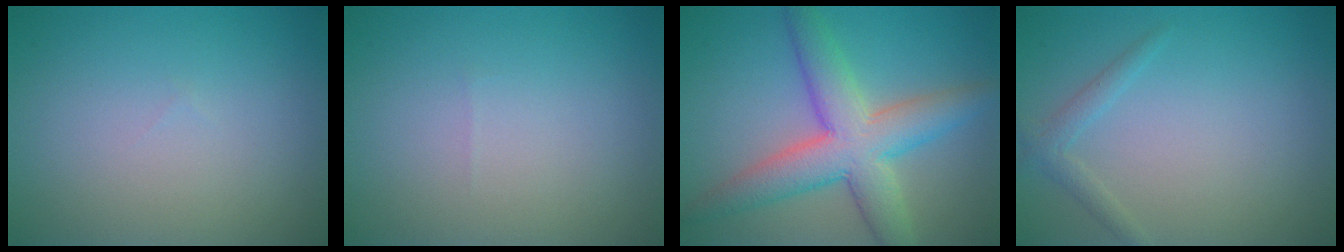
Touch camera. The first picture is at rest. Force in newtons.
{"total": 0.0}
{"total": 7.2, "press": 7.2, "slide": 0.2}
{"total": 1.4, "press": 1.4, "slide": 0.1}